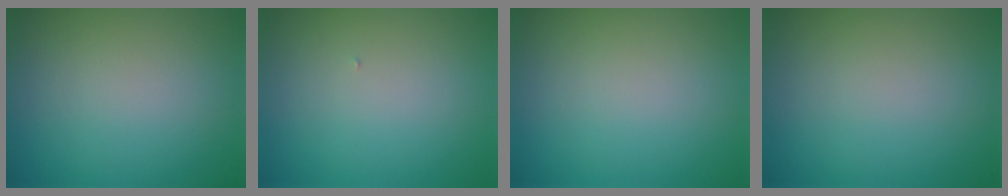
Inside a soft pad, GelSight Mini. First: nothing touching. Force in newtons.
{"total": 0.0}
{"total": 0.0}
{"total": 0.0}